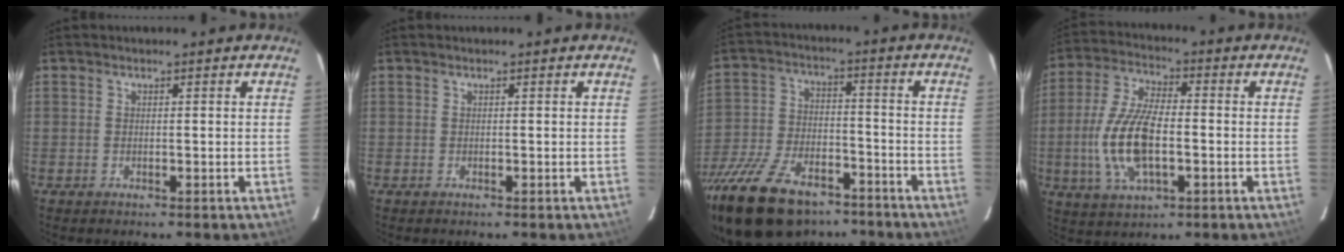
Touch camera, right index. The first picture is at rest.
{"total": 0.0}
{"total": 23.0, "force": [-16.8, 10.4, 11.7], "torque": [-0.254, -0.023, -0.275]}
{"total": 13.9, "force": [-2.5, 6.1, 12.2], "torque": [-0.262, 0.000, -0.045]}